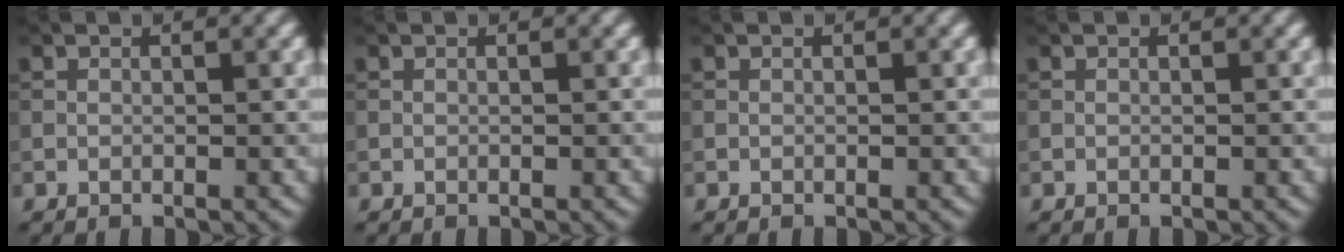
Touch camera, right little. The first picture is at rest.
{"total": 0.0}
{"total": 0.0}
{"total": 0.0}